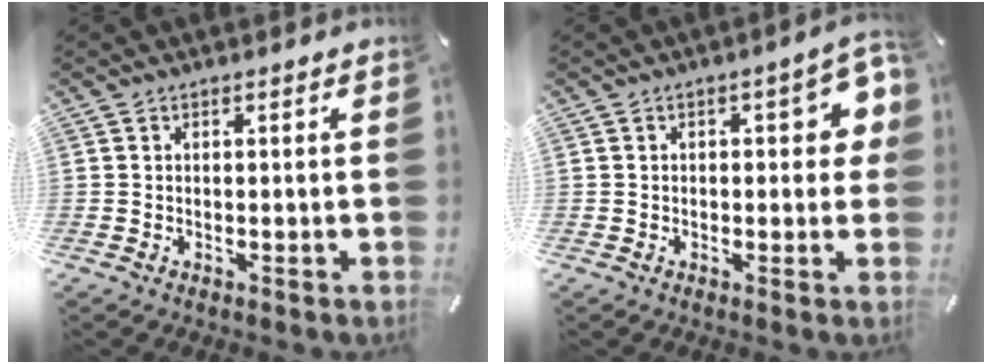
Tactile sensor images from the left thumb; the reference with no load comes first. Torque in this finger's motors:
{"motor_torque": [0.11, -0.09, -0.06, -0.10, 0.02]}